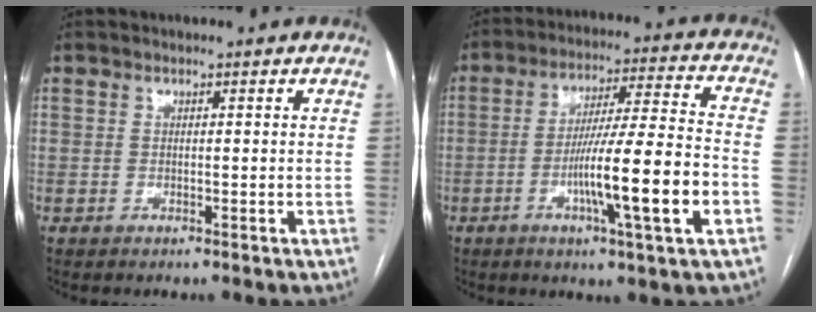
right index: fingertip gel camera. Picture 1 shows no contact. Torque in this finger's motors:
{"motor_torque": [2.02, -0.11, 0.99, 0.21]}